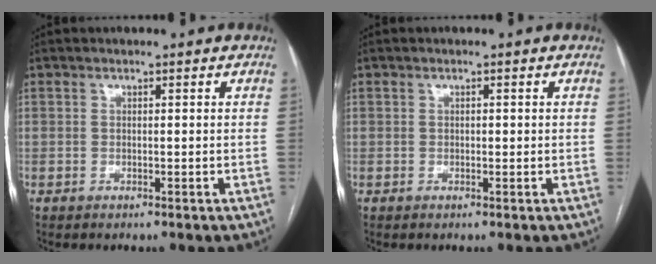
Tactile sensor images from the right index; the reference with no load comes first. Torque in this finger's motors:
{"motor_torque": [-0.17, 0.29, -0.05, 0.00]}